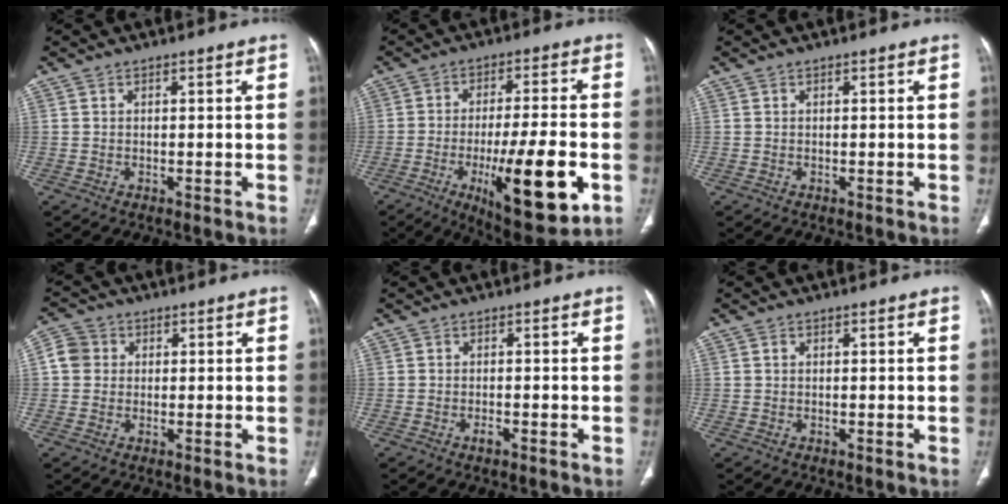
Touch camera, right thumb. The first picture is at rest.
{"total": 18.7, "force": [-6.2, 4.9, 17.0], "torque": [-0.260, 0.005, -0.084]}
{"total": 0.0}
{"total": 4.8, "force": [0.7, 4.4, 1.7], "torque": [-0.021, 0.010, 0.008]}
{"total": 1.4, "force": [-0.8, 0.5, 1.0], "torque": [-0.019, 0.004, -0.015]}
{"total": 0.0}